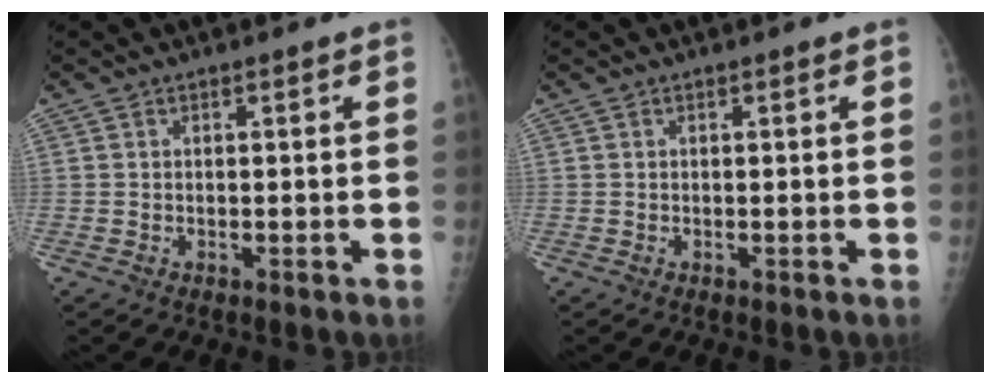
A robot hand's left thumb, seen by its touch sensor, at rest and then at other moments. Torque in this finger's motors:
{"motor_torque": [-0.02, 0.02, -0.02, 0.01, 0.00]}